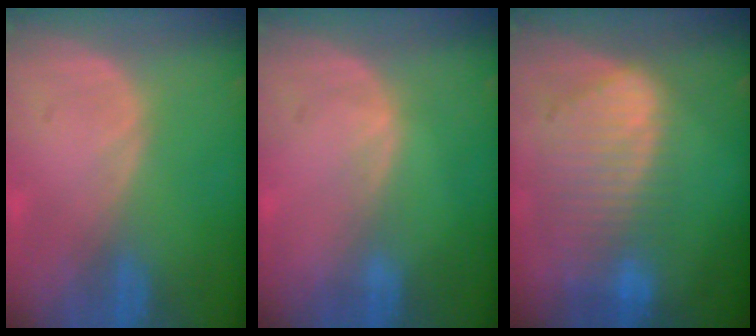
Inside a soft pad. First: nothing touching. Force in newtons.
{"total": 0.6, "press": 0.5, "slide": 0.2}
{"total": 10.0, "press": 8.5, "slide": 5.2}